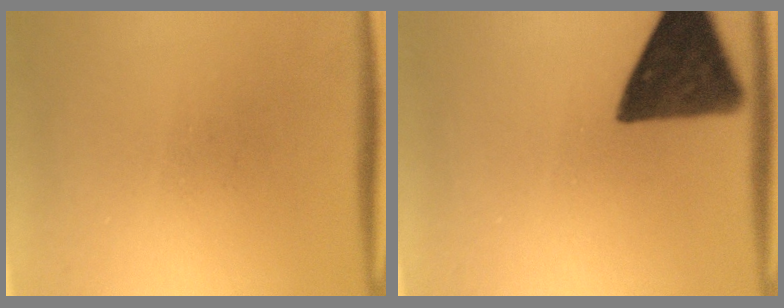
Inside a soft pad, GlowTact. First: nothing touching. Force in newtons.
{"total": 13.6}